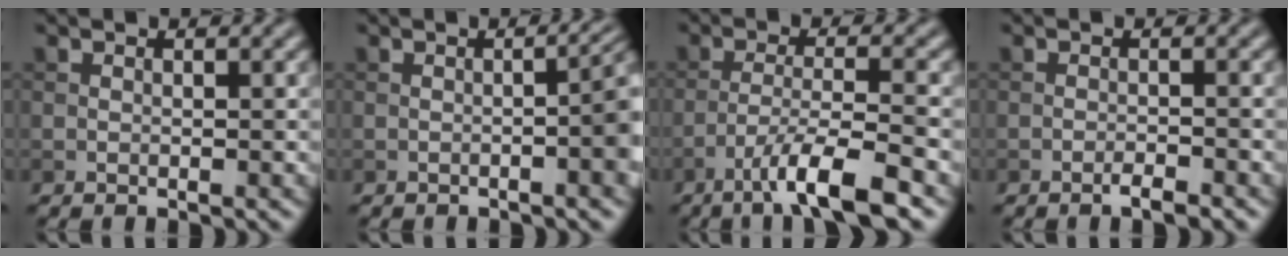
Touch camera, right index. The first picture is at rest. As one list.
[{"total": 5.8, "force": [-0.7, 2.1, 5.4], "torque": [-0.045, 0.006, -0.009]}, {"total": 6.6, "force": [-4.1, 1.0, 5.1], "torque": [-0.083, 0.004, -0.075]}, {"total": 1.5, "force": [-1.0, 0.1, 1.1], "torque": [-0.015, 0.003, -0.018]}]